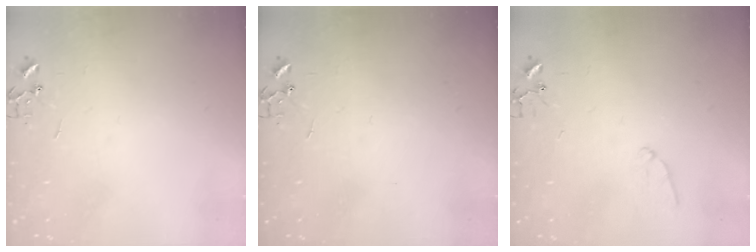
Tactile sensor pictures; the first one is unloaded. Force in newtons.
{"total": 0.0}
{"total": 5.7, "press": 5.7, "slide": 0.6}